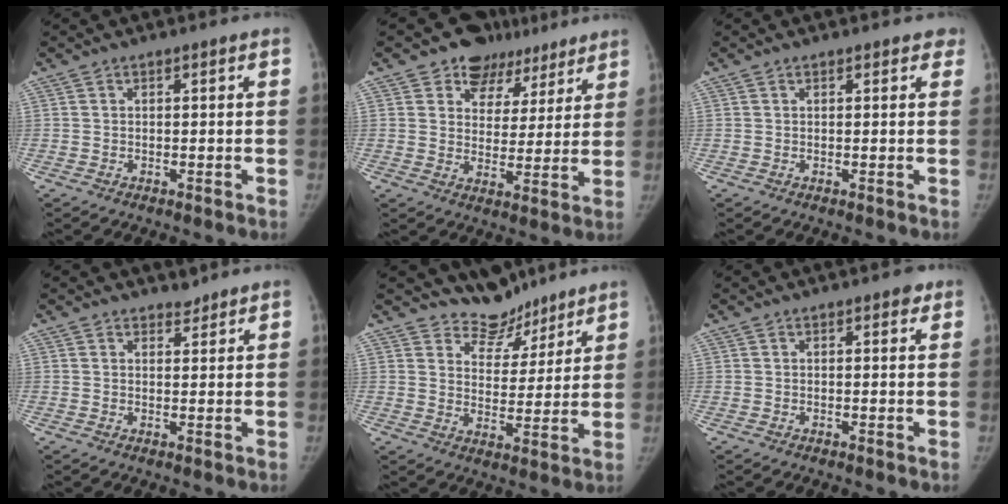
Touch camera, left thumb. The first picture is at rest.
{"total": 10.5, "force": [7.5, 7.2, 1.8], "torque": [0.024, -0.034, 0.103]}
{"total": 1.5, "force": [1.2, 0.9, 0.4], "torque": [0.017, -0.001, 0.007]}
{"total": 1.8, "force": [1.6, 0.8, 0.0], "torque": [0.013, -0.012, 0.021]}
{"total": 7.9, "force": [7.0, 3.7, 0.1], "torque": [0.032, -0.060, 0.120]}
{"total": 1.3, "force": [0.8, 0.7, 0.7], "torque": [0.001, -0.002, 0.005]}